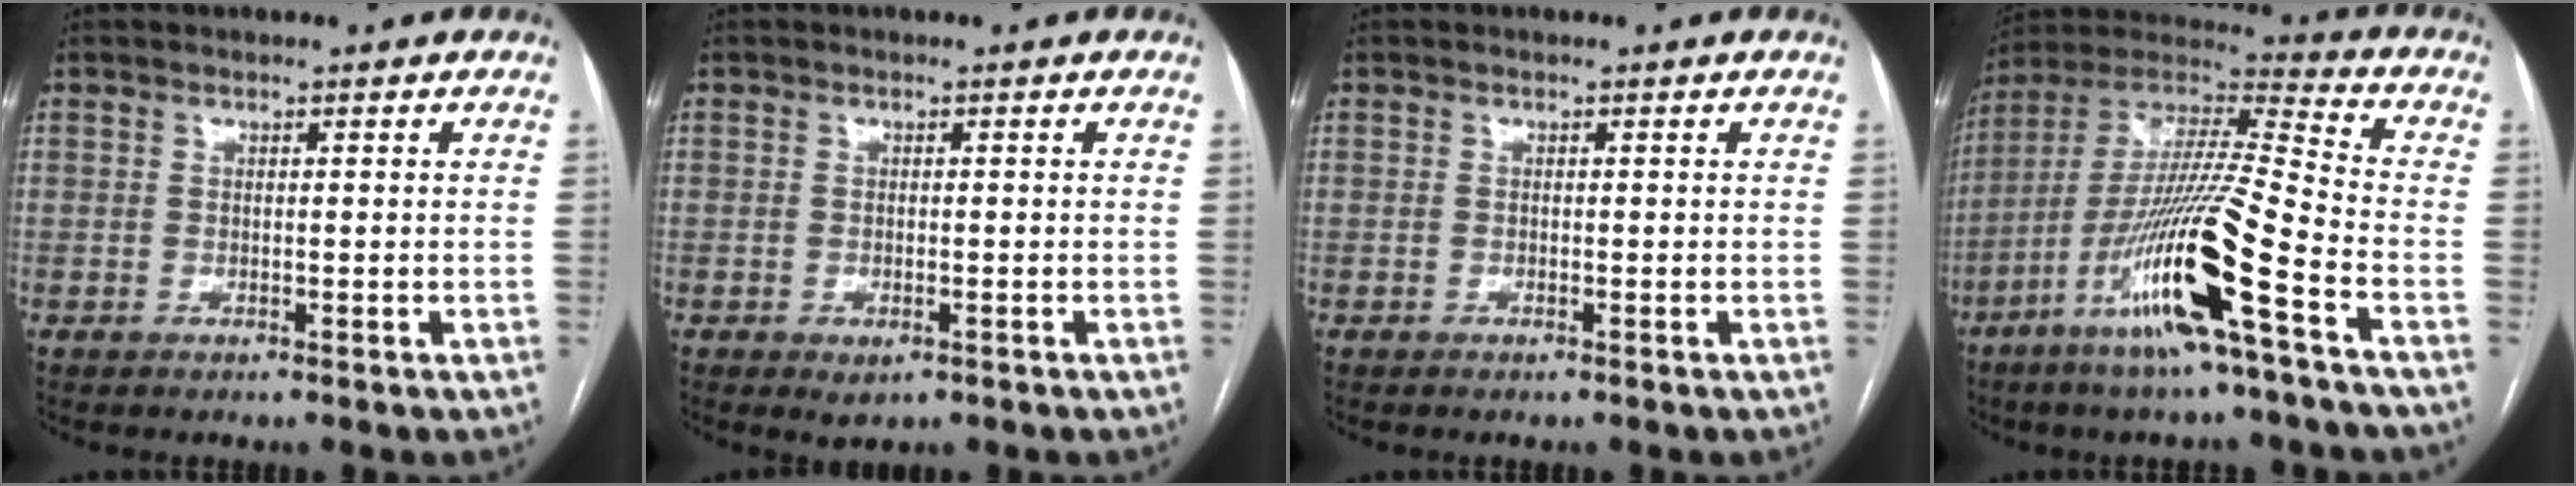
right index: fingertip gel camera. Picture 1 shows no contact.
{"total": 2.1, "force": [-1.0, 1.0, 1.4], "torque": [-0.022, -0.002, -0.006]}
{"total": 0.0}
{"total": 19.0, "force": [-8.8, -0.5, 16.8], "torque": [-0.344, -0.030, -0.174]}